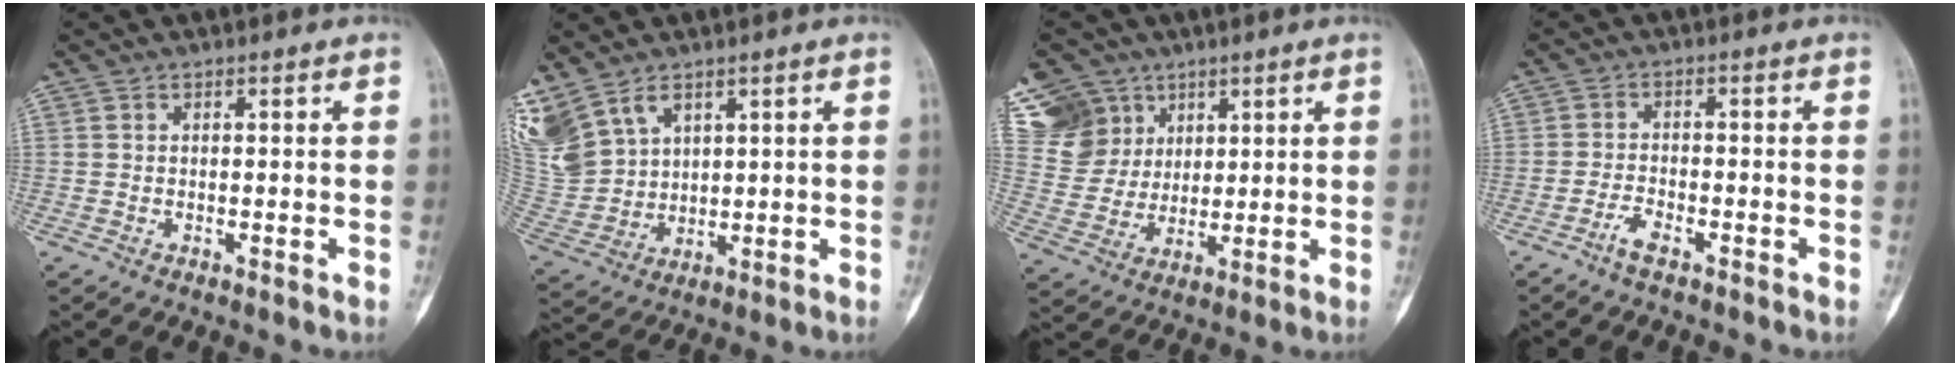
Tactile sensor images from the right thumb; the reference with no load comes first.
{"total": 15.3, "force": [8.0, 10.3, 8.1], "torque": [-0.199, -0.006, 0.186]}
{"total": 14.3, "force": [7.8, 11.5, 3.6], "torque": [-0.048, -0.010, 0.165]}
{"total": 2.9, "force": [-2.2, 0.9, 1.7], "torque": [-0.038, 0.013, -0.046]}